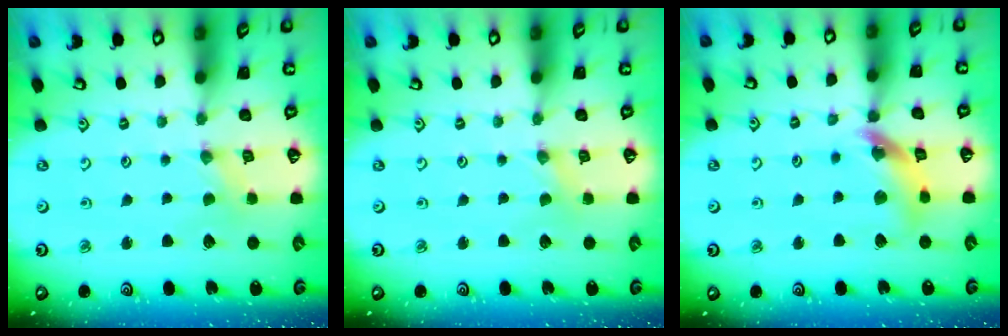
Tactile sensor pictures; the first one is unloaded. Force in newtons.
{"total": 0.0}
{"total": 13.3, "press": 13.2, "slide": 1.6}